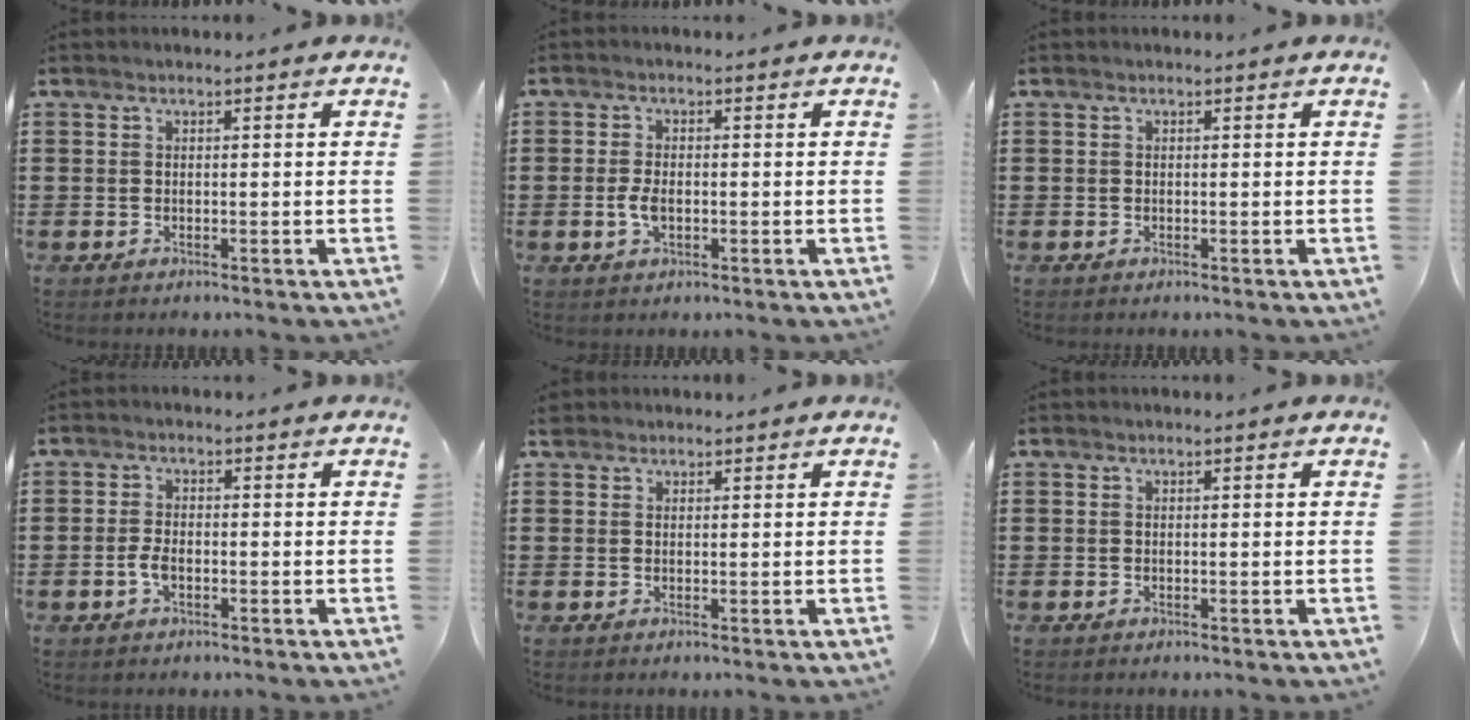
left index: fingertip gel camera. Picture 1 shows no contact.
{"total": 3.0, "force": [-0.4, 1.5, 2.6], "torque": [-0.064, -0.004, -0.012]}
{"total": 0.0}
{"total": 2.6, "force": [-0.7, 1.2, 2.2], "torque": [-0.063, -0.006, -0.020]}
{"total": 1.3, "force": [1.1, 0.7, 0.2], "torque": [-0.007, 0.005, 0.021]}
{"total": 0.0}